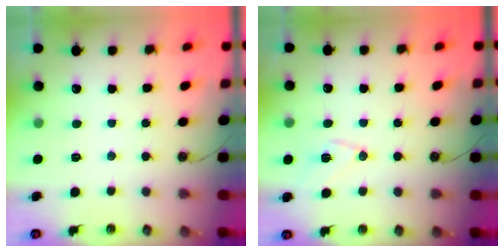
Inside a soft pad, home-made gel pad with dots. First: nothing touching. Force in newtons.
{"total": 9.9, "press": 9.3, "slide": 3.4}